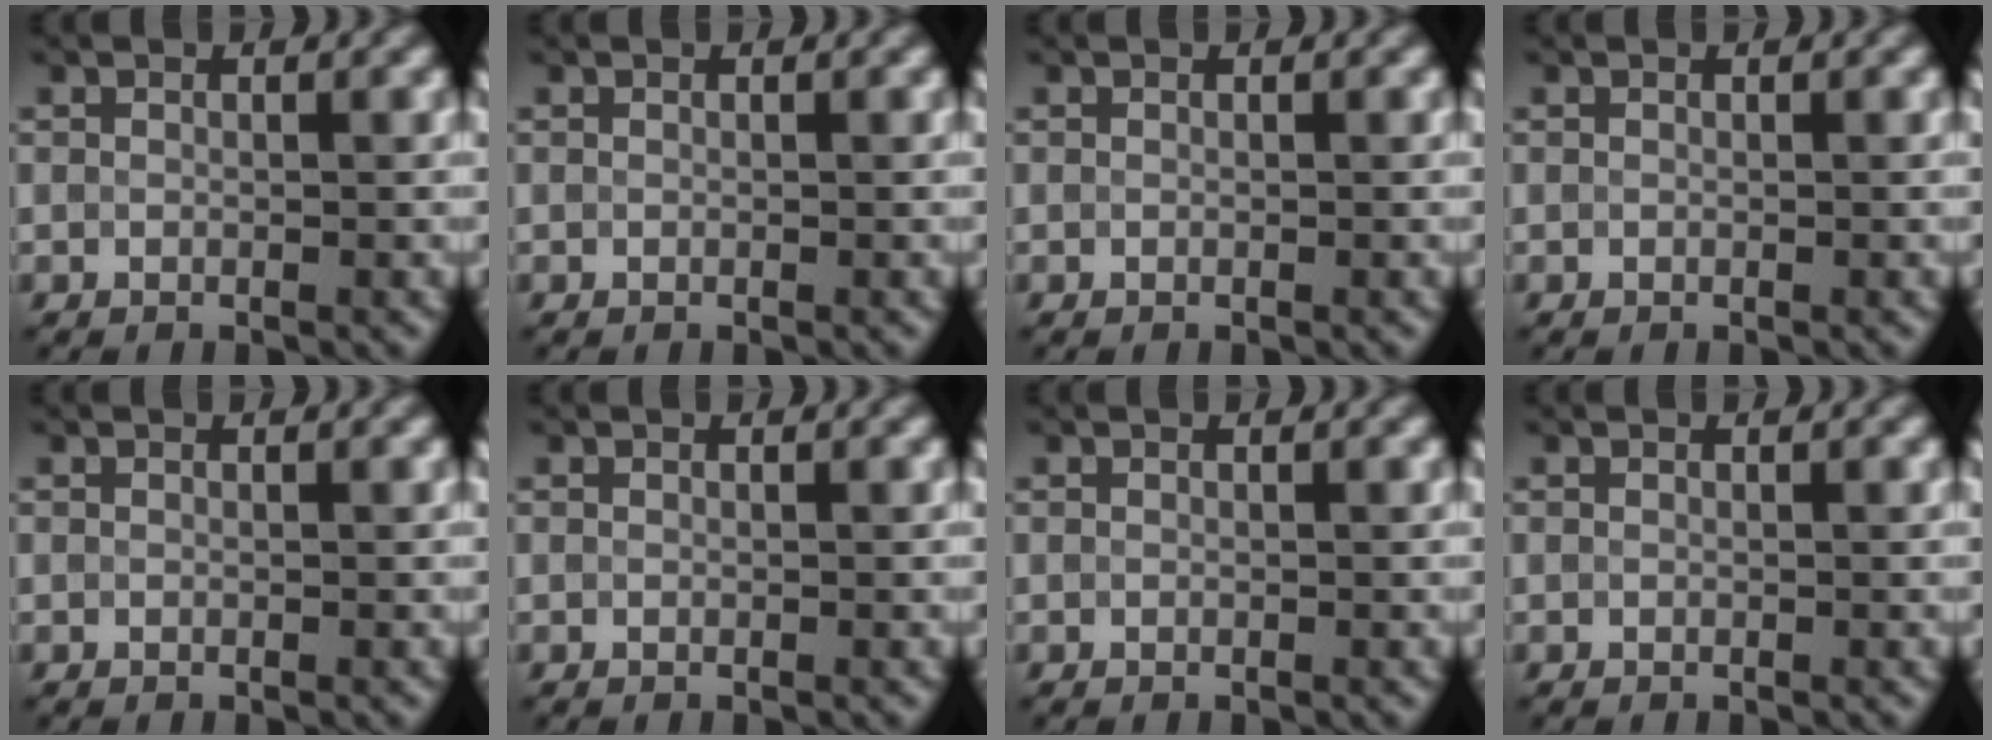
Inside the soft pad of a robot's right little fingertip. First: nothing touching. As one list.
[{"total": 0.0}, {"total": 0.0}, {"total": 0.0}, {"total": 0.0}, {"total": 0.0}, {"total": 0.0}, {"total": 0.0}]